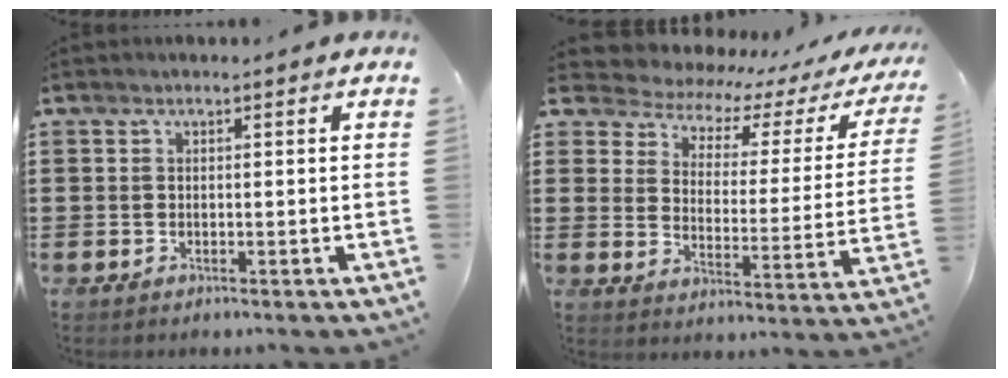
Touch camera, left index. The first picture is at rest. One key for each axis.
{"total": 3.9, "fx": 3.4, "fy": 1.6, "fz": 0.9, "tx": -0.047, "ty": -0.032, "tz": 0.051}